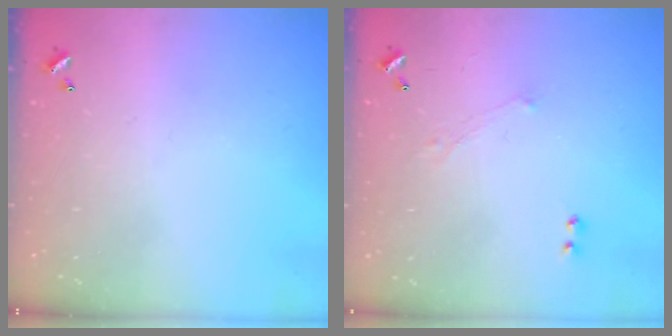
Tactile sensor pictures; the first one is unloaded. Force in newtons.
{"total": 1.0, "press": 0.9, "slide": 0.5}